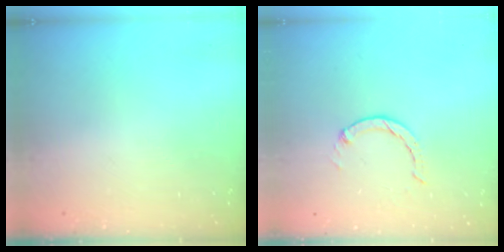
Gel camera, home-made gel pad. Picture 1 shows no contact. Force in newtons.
{"total": 0.0}